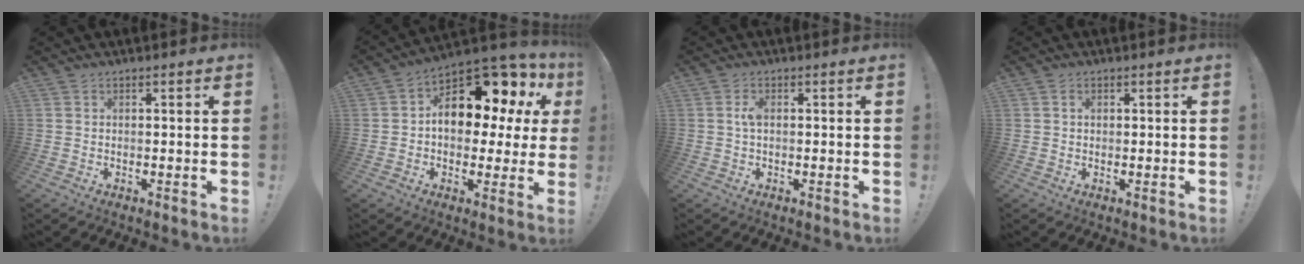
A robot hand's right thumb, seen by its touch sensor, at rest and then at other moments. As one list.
[{"total": 15.1, "force": [4.5, 9.2, 11.1], "torque": [-0.146, -0.037, 0.077]}, {"total": 2.2, "force": [0.2, 1.0, 2.0], "torque": [-0.036, 0.003, 0.000]}, {"total": 1.0, "force": [0.4, 0.7, 0.5], "torque": [-0.007, 0.001, 0.006]}]